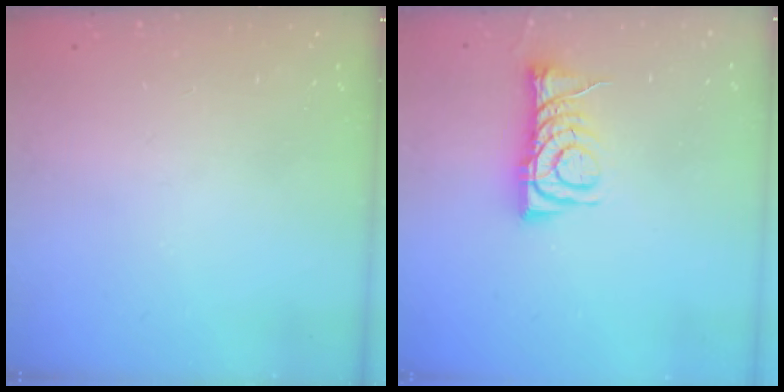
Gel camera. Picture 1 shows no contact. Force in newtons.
{"total": 8.8, "press": 8.8, "slide": 0.7}